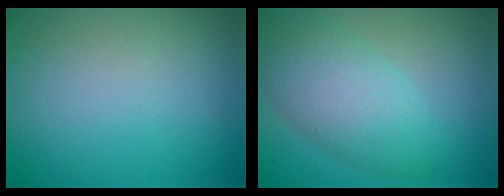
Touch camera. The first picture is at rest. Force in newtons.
{"total": 5.6, "press": 5.5, "slide": 0.4}